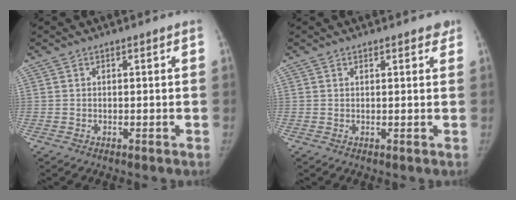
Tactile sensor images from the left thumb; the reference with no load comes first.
{"total": 2.0, "force": [1.7, 0.8, 0.8], "torque": [0.008, -0.003, 0.015]}